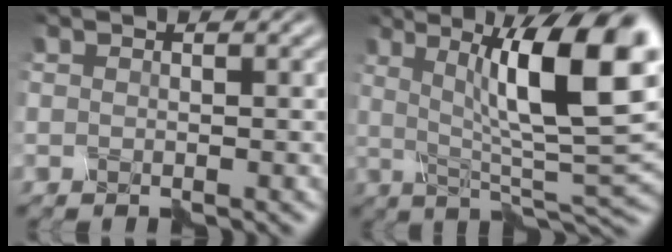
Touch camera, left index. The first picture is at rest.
{"total": 12.4, "force": [2.8, 2.8, 11.8], "torque": [-0.163, 0.009, 0.040]}